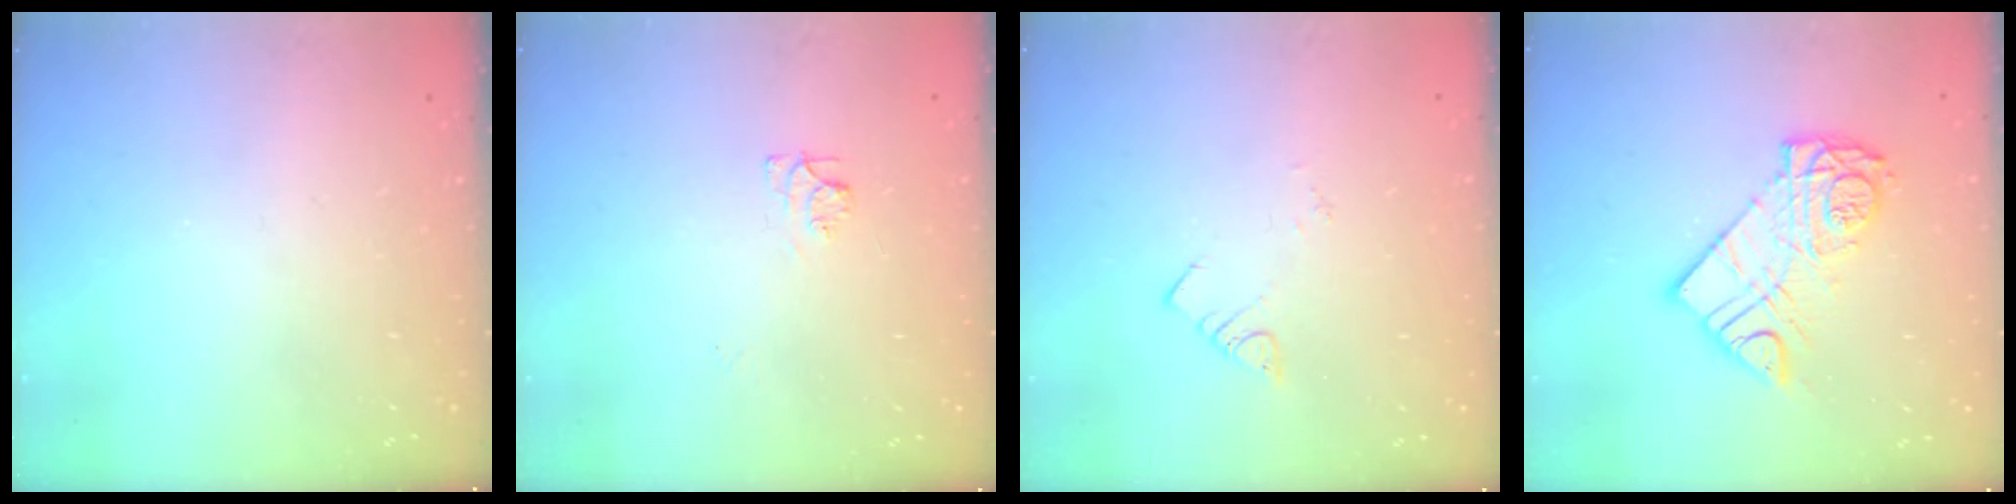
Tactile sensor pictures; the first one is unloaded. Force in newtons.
{"total": 6.2, "press": 6.2, "slide": 0.7}
{"total": 2.0, "press": 2.0, "slide": 0.1}
{"total": 12.6, "press": 12.5, "slide": 1.1}